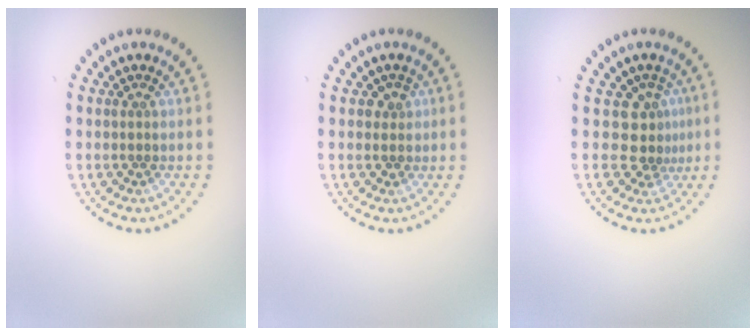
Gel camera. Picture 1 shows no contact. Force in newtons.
{"total": 1.2, "press": 1.1, "slide": 0.6}
{"total": 2.8, "press": 1.9, "slide": 2.0}